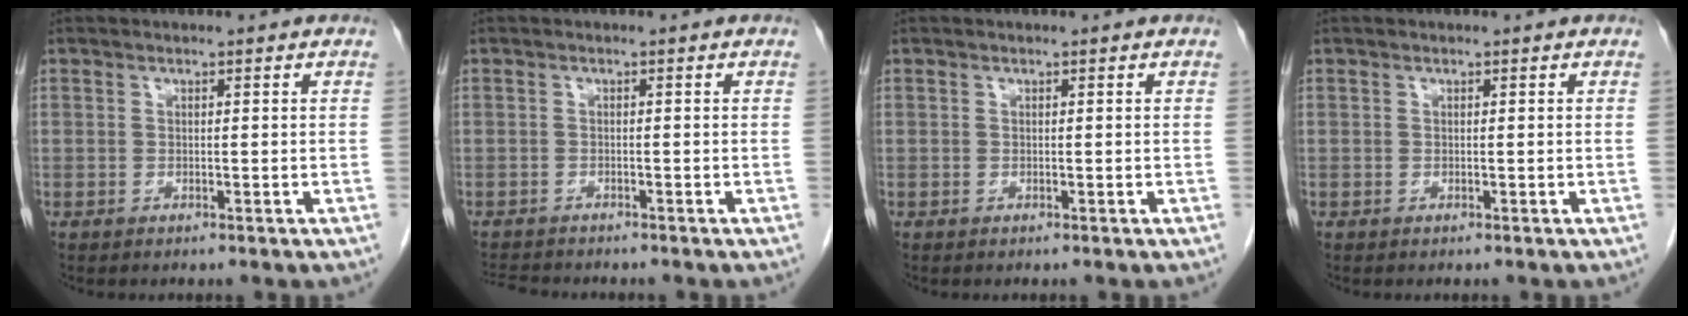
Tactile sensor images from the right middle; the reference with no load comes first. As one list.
[{"total": 3.9, "force": [-3.8, 0.5, 0.9], "torque": [-0.014, -0.013, -0.063]}, {"total": 0.0}, {"total": 0.0}]